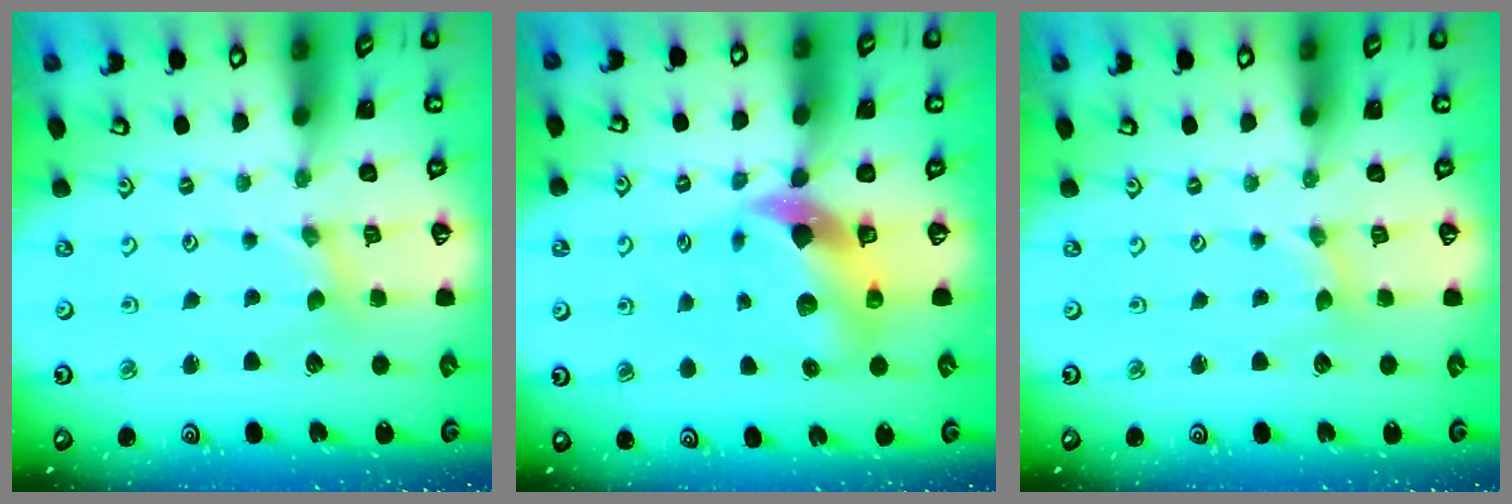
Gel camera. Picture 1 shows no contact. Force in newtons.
{"total": 9.2, "press": 9.1, "slide": 1.5}
{"total": 0.7, "press": 0.7, "slide": 0.1}